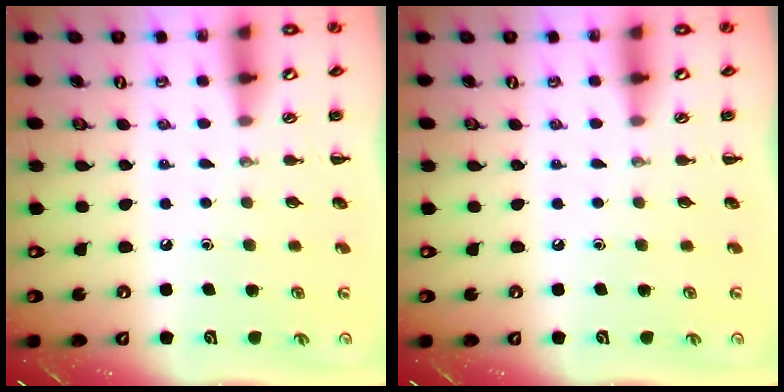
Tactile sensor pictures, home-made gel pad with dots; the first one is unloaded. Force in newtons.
{"total": 0.0}